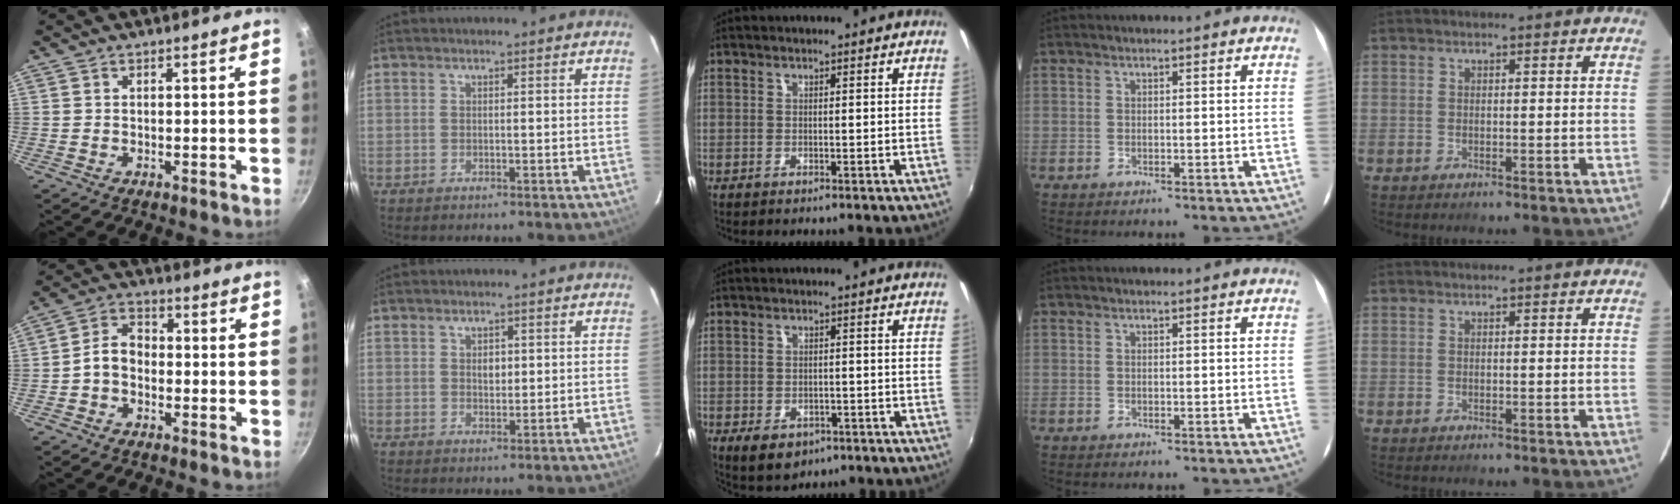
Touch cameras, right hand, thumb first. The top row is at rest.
{"thumb": {"total": 5.7, "force": [-1.3, 4.1, 3.6], "torque": [-0.049, 0.028, -0.037]}, "index": {"total": 2.2, "force": [0.5, 1.6, 1.4], "torque": [-0.020, 0.004, 0.009]}, "middle": {"total": 6.5, "force": [-3.5, 4.2, 3.5], "torque": [-0.072, -0.018, -0.048]}}